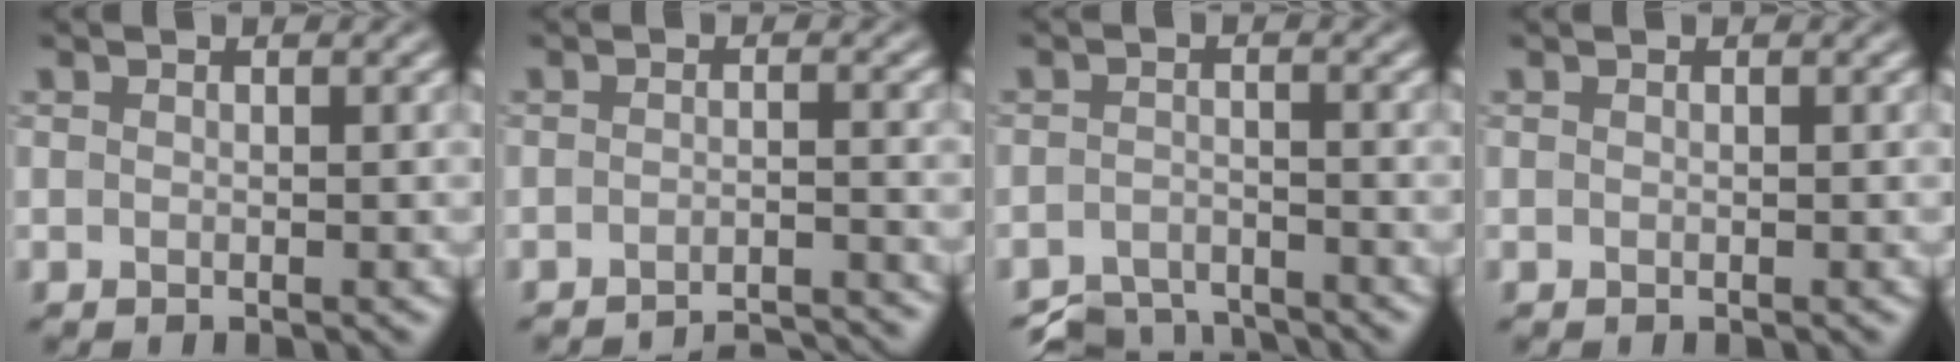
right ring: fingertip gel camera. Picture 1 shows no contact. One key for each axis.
{"total": 4.4, "fx": -4.3, "fy": 0.2, "fz": 1.1, "tx": -0.018, "ty": 0.006, "tz": -0.060}
{"total": 5.0, "fx": -4.7, "fy": 1.2, "fz": 1.0, "tx": -0.020, "ty": -0.009, "tz": -0.088}
{"total": 0.0}